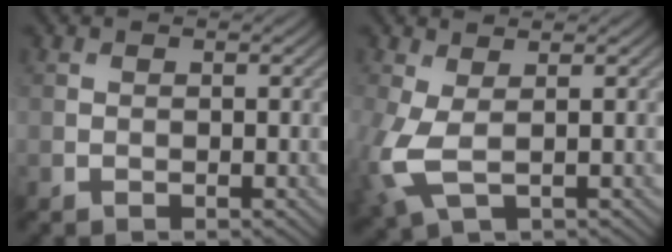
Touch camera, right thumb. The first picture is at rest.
{"total": 5.4, "force": [-0.1, 2.8, 4.6], "torque": [-0.142, -0.004, -0.001]}